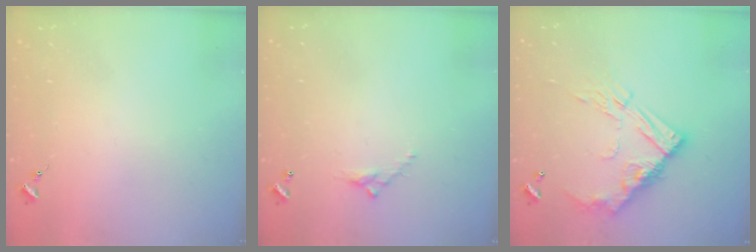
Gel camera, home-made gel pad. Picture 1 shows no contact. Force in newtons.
{"total": 4.6, "press": 4.6, "slide": 0.3}
{"total": 14.5, "press": 14.5, "slide": 1.1}